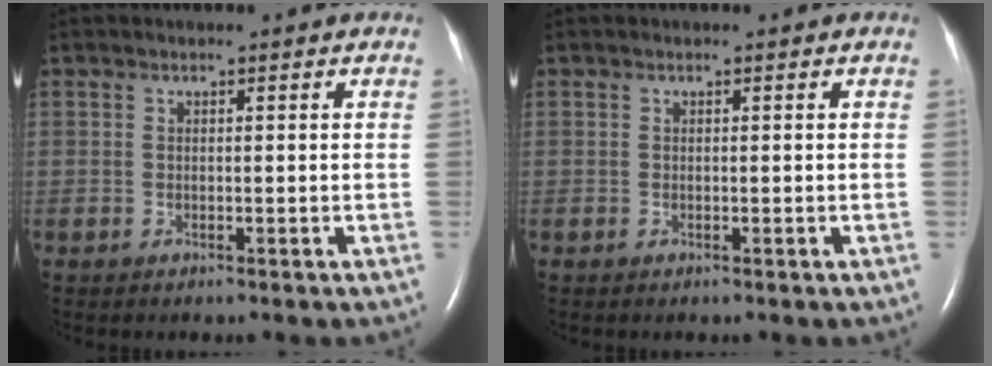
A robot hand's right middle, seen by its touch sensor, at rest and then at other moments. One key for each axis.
{"total": 0.0}